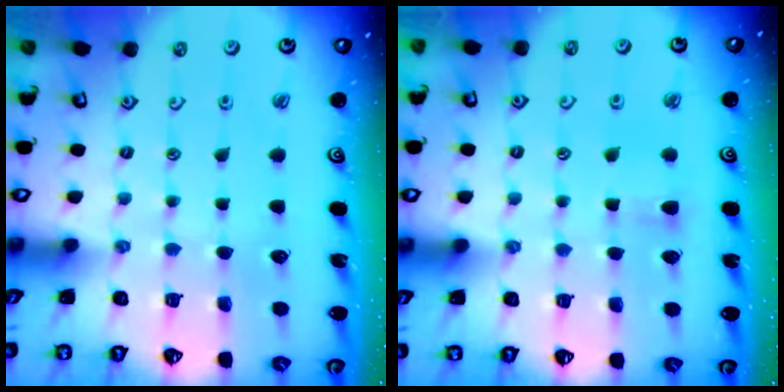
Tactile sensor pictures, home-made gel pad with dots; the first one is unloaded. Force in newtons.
{"total": 5.0, "press": 4.9, "slide": 0.7}